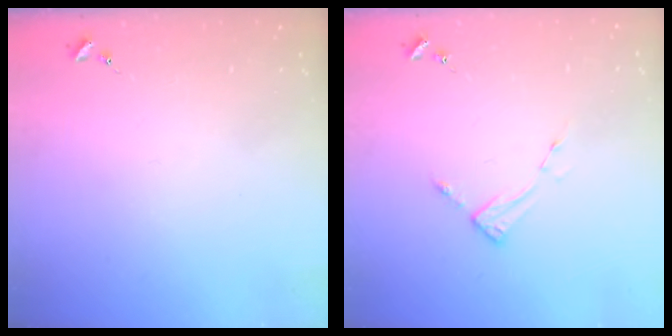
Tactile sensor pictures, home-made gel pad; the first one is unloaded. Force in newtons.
{"total": 4.4, "press": 4.3, "slide": 0.5}